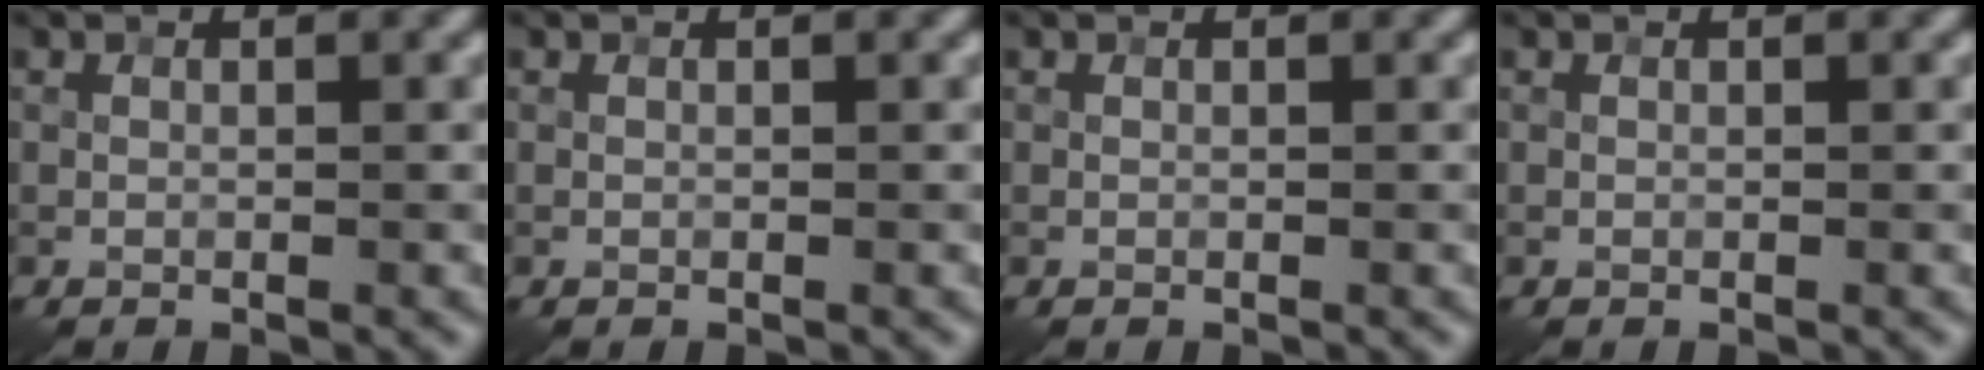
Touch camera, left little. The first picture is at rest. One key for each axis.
{"total": 0.0}
{"total": 0.0}
{"total": 0.0}